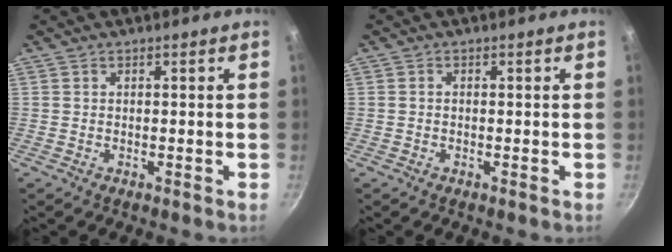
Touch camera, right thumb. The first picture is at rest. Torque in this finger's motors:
{"motor_torque": [0.27, 0.10, -0.22, -0.22, 0.08]}